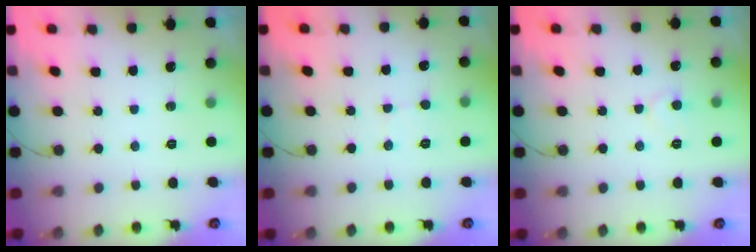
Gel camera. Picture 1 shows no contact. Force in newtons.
{"total": 3.5, "press": 3.5, "slide": 0.4}
{"total": 4.8, "press": 4.8, "slide": 0.4}